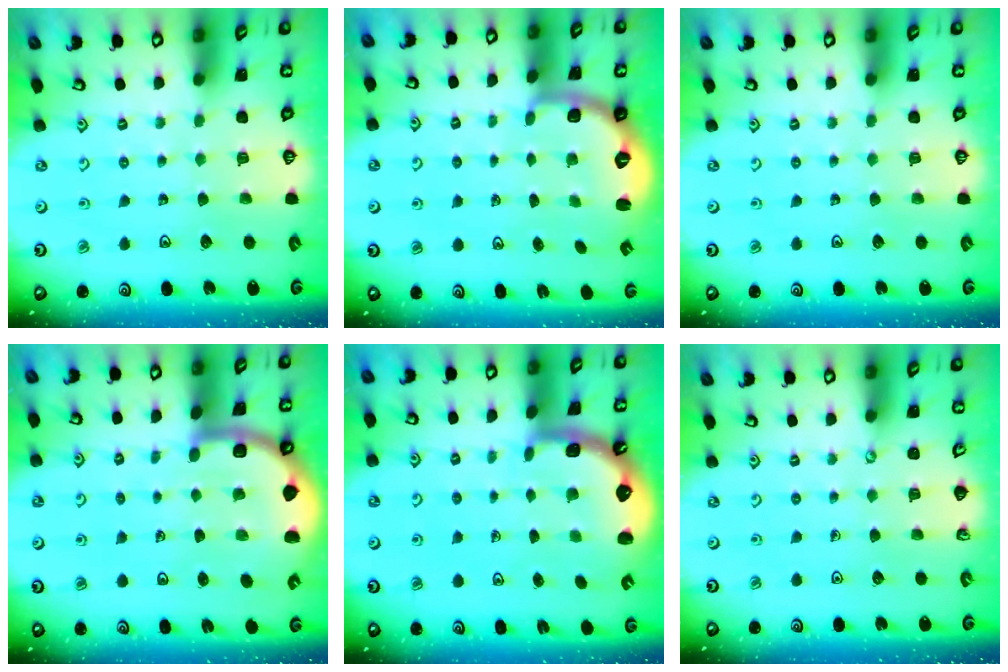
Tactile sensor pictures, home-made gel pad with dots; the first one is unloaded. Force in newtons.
{"total": 2.6, "press": 1.5, "slide": 2.1}
{"total": 0.0}
{"total": 4.8, "press": 4.7, "slide": 0.7}
{"total": 1.4, "press": 1.4, "slide": 0.1}
{"total": 0.0}